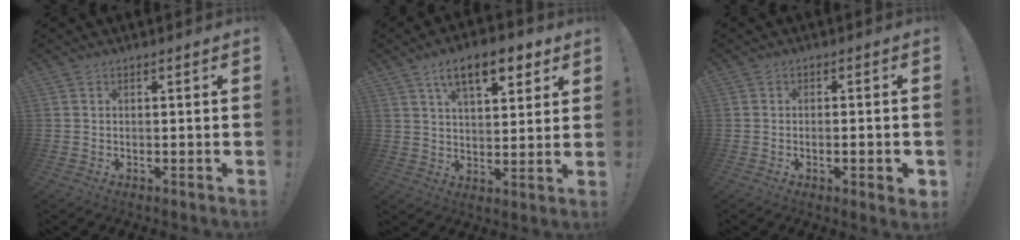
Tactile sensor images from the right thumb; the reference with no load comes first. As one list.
[{"total": 12.5, "force": [7.0, 5.2, 9.0], "torque": [-0.130, -0.023, 0.119]}, {"total": 3.2, "force": [-1.1, 0.7, 3.0], "torque": [-0.042, 0.001, -0.017]}]